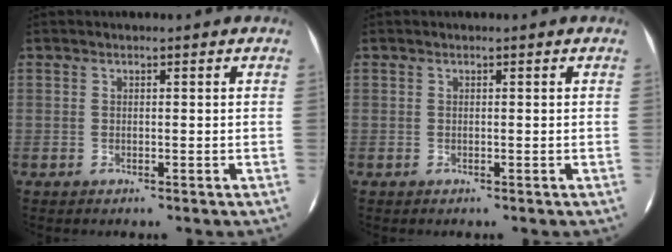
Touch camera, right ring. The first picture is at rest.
{"total": 0.0}